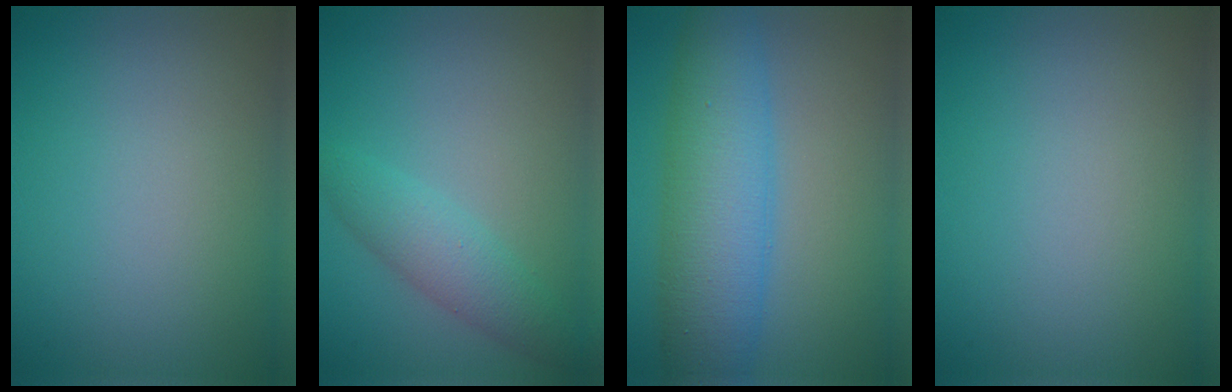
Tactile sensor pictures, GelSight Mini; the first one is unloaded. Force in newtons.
{"total": 3.3, "press": 3.3, "slide": 0.1}
{"total": 8.0, "press": 8.0, "slide": 0.2}
{"total": 0.0}